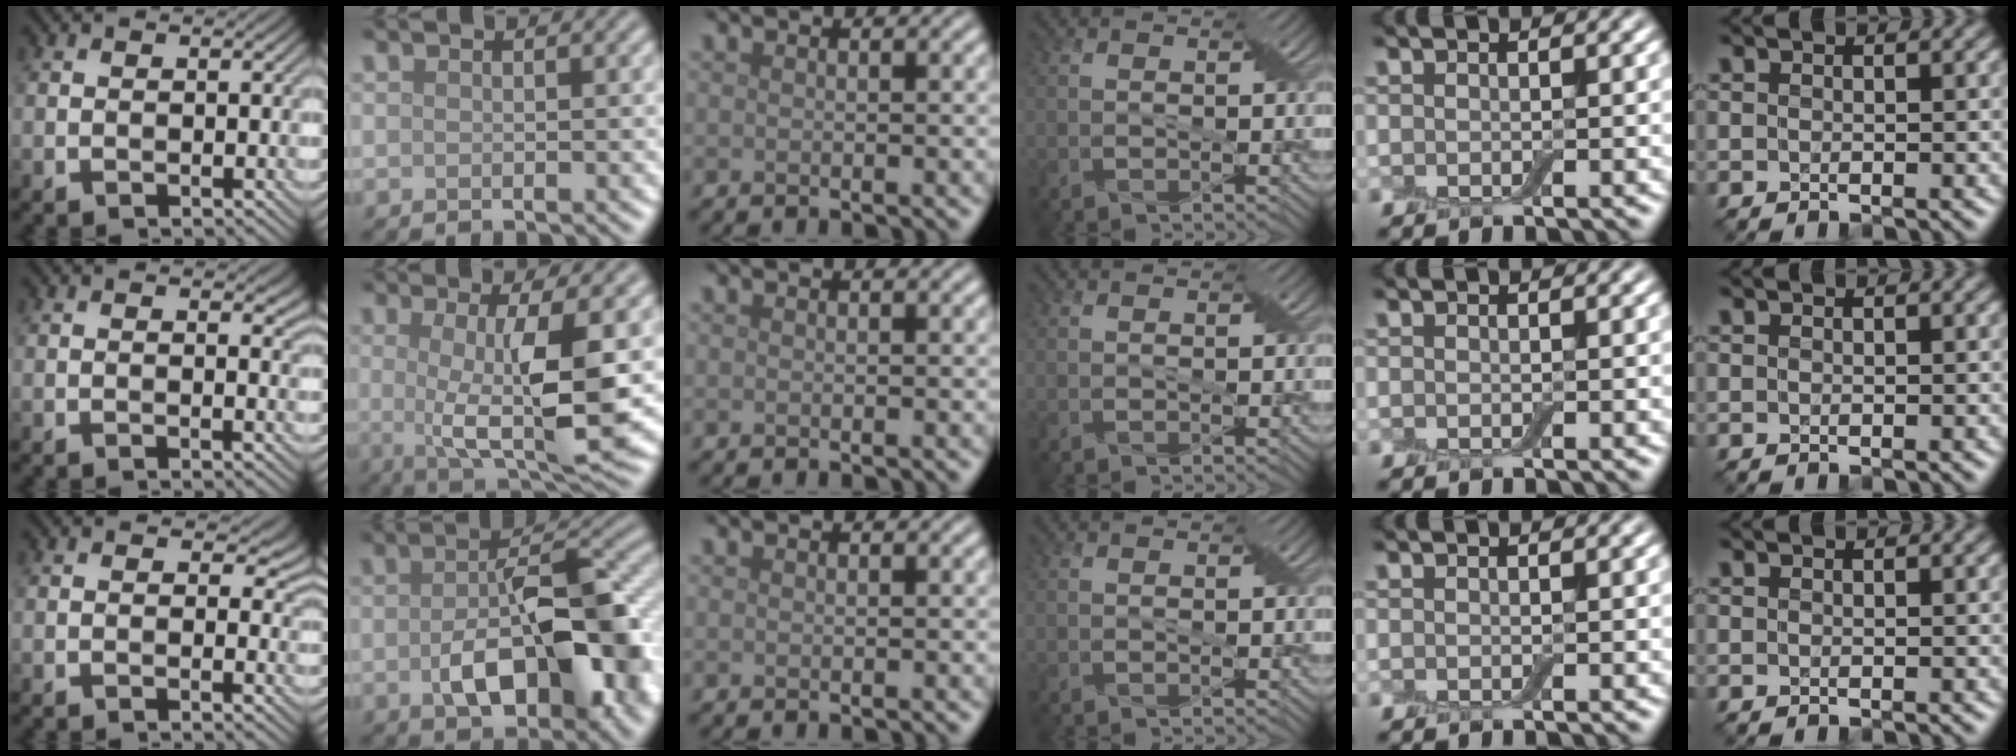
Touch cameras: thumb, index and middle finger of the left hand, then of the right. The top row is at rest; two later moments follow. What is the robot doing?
{"motion": "wrap", "object": "cling film"}